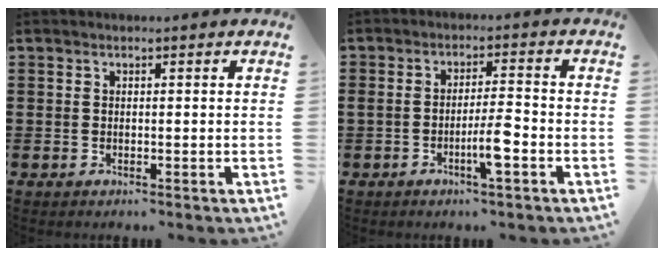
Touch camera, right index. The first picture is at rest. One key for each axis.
{"total": 5.0, "fx": -2.1, "fy": 0.7, "fz": 4.4, "tx": -0.081, "ty": -0.002, "tz": -0.040}